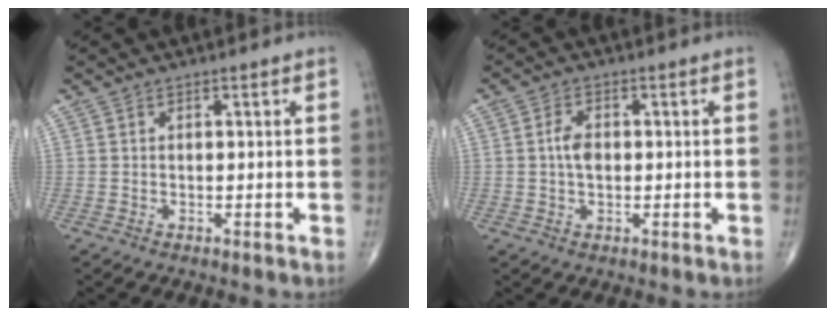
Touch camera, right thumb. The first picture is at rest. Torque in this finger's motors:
{"motor_torque": [-0.09, -0.01, 0.34, 0.14, 0.00]}